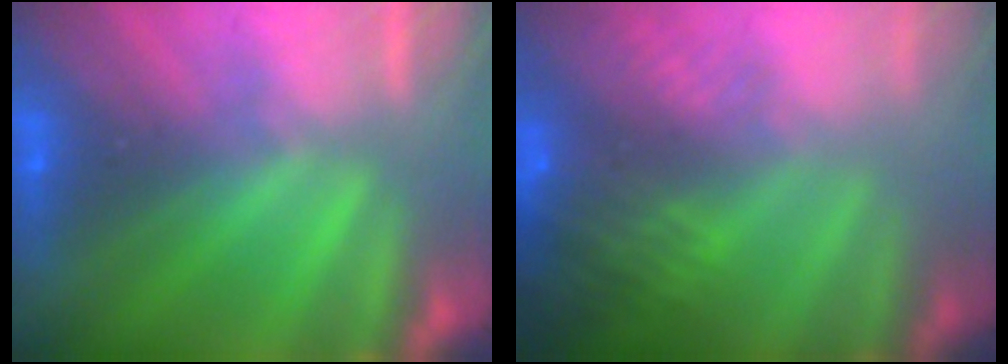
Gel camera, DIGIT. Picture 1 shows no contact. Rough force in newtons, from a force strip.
{"total": 7.8}